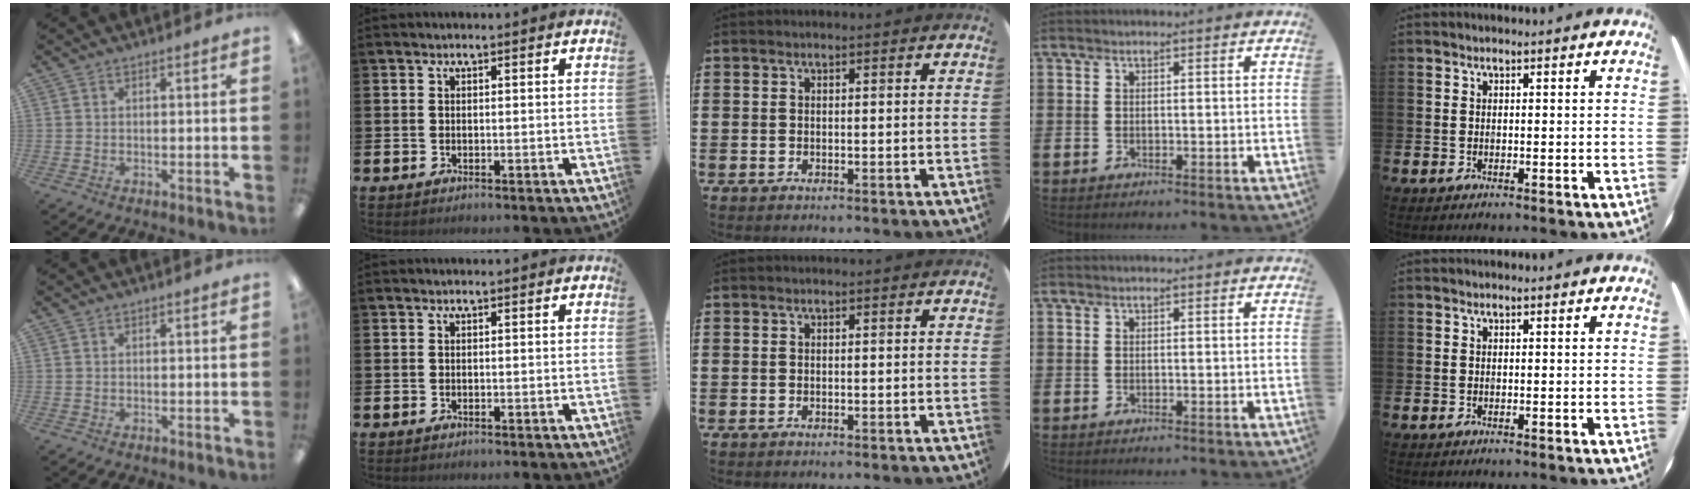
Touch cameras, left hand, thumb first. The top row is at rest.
{}